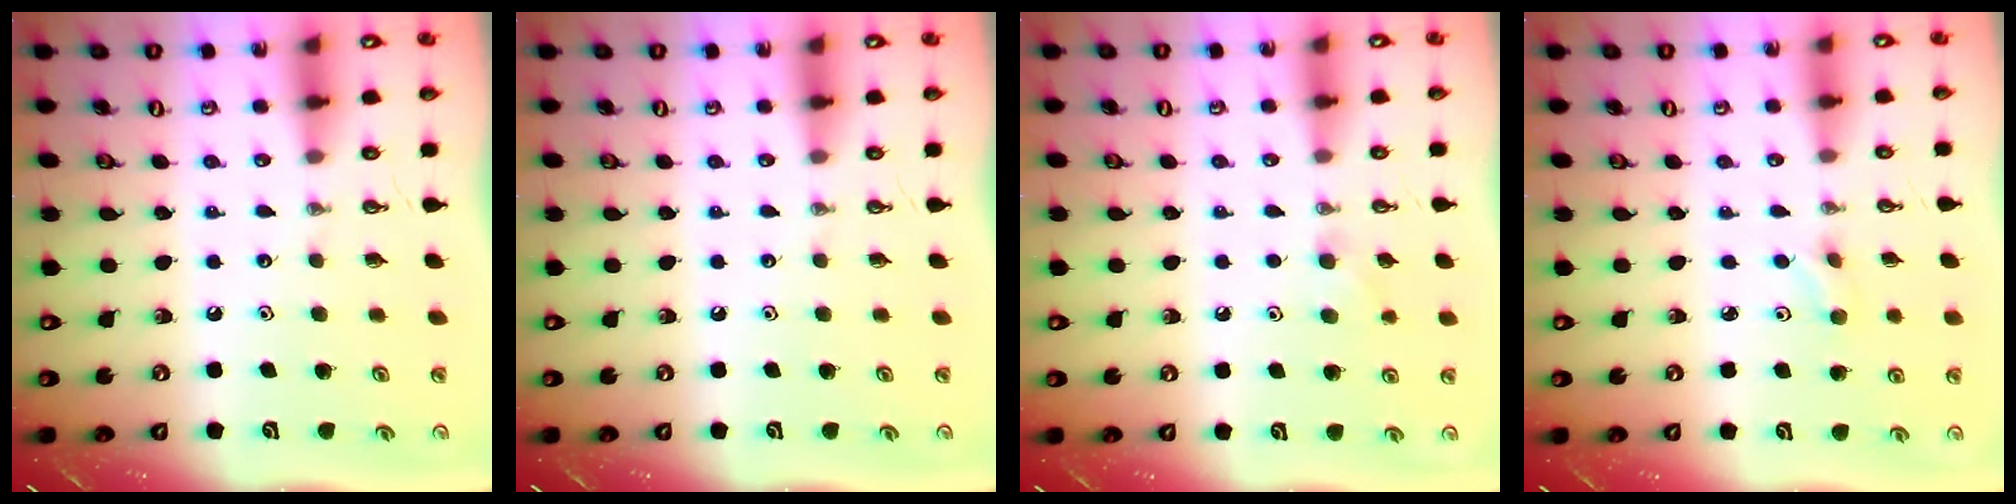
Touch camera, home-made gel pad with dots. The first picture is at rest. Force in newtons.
{"total": 0.0}
{"total": 7.1, "press": 6.1, "slide": 3.5}
{"total": 2.5, "press": 2.4, "slide": 0.7}